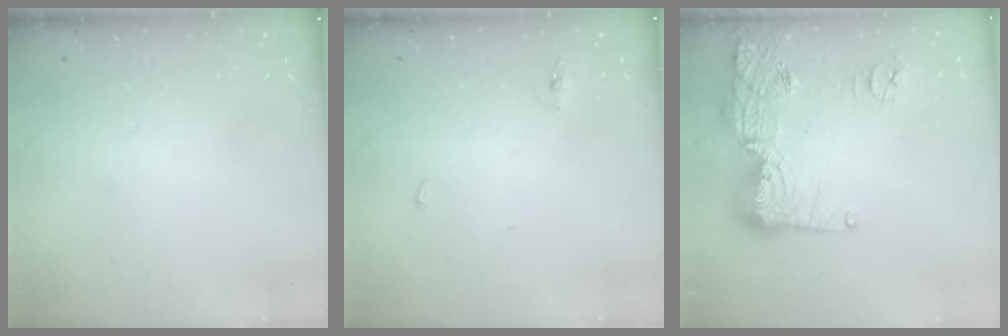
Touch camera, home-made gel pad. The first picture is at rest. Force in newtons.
{"total": 7.7, "press": 4.4, "slide": 6.4}
{"total": 17.6, "press": 17.3, "slide": 3.3}